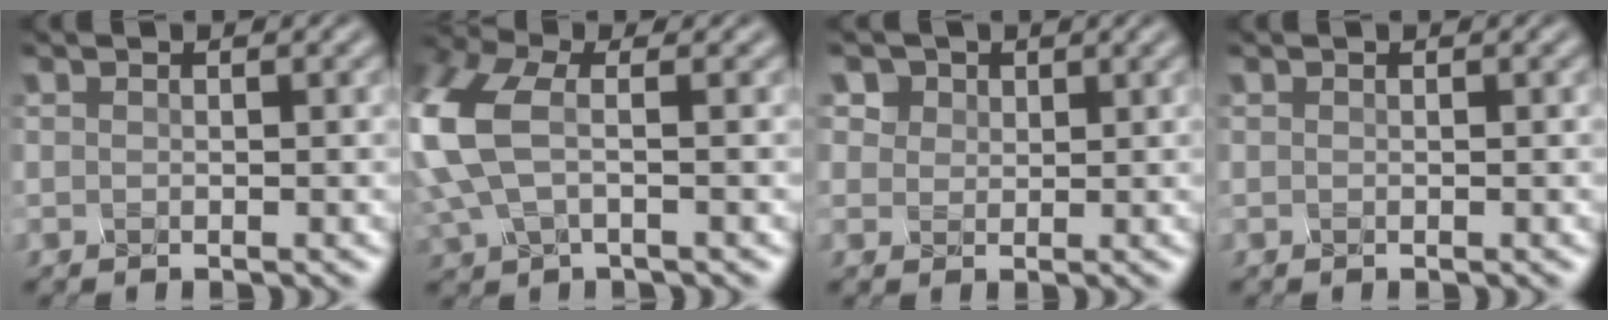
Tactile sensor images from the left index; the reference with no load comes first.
{"total": 5.5, "force": [1.1, 2.7, 4.6], "torque": [-0.164, 0.011, 0.026]}
{"total": 2.4, "force": [1.9, 1.4, -0.3], "torque": [-0.020, 0.006, 0.031]}
{"total": 0.0}